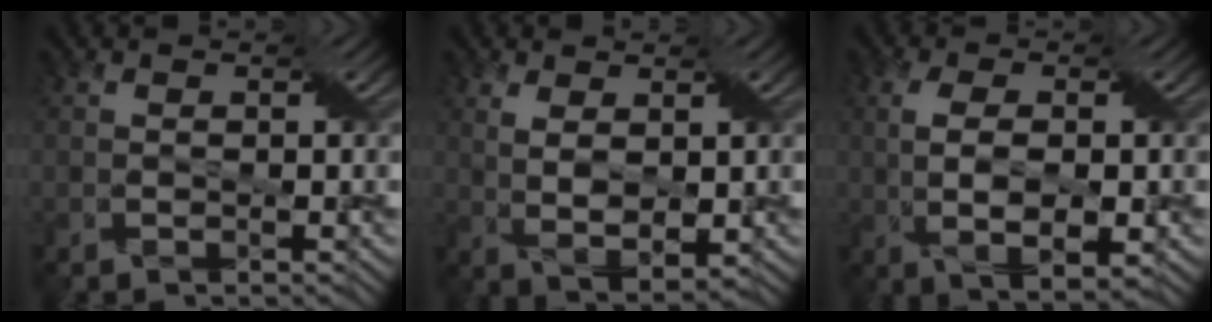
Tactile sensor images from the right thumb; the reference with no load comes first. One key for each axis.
{"total": 3.5, "fx": 1.5, "fy": 1.5, "fz": 2.8, "tx": -0.070, "ty": -0.004, "tz": 0.029}
{"total": 5.4, "fx": -0.2, "fy": 2.3, "fz": 4.8, "tx": -0.105, "ty": -0.007, "tz": 0.005}